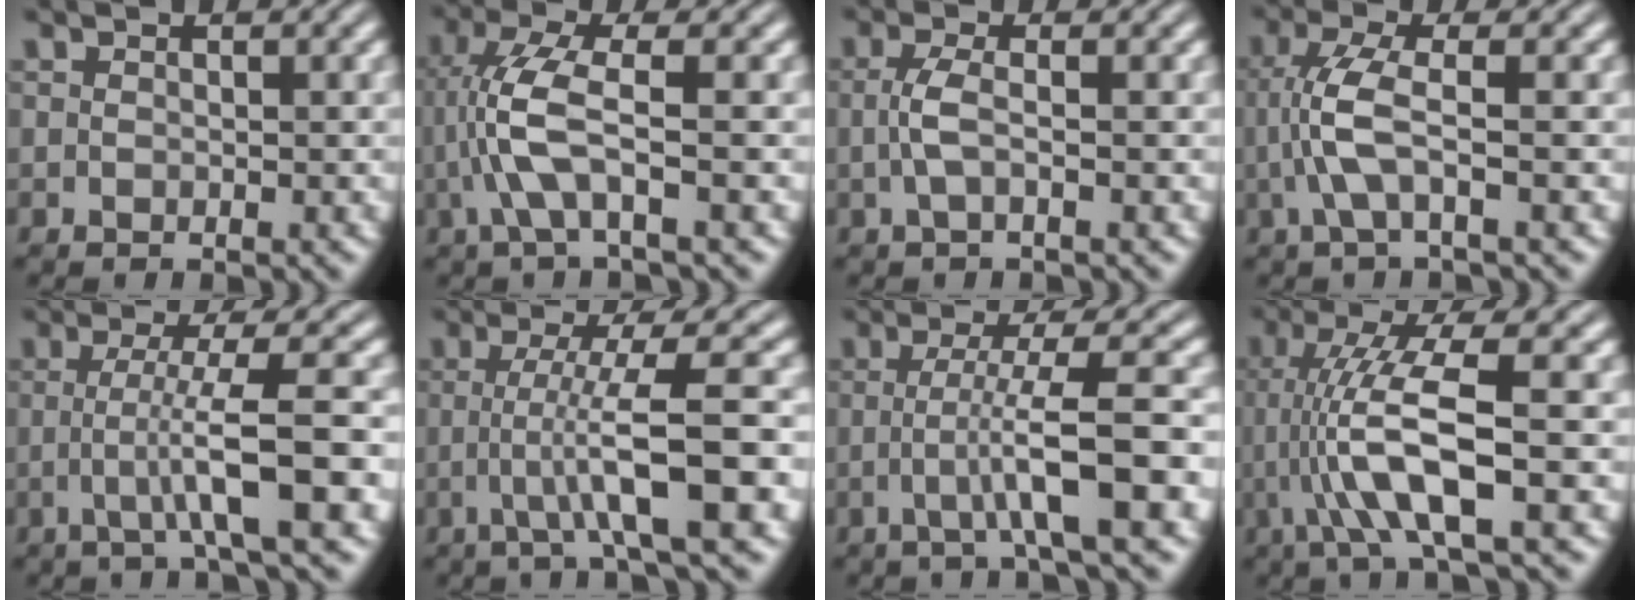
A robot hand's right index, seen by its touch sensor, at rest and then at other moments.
{"total": 4.0, "force": [-0.2, 0.4, 4.0], "torque": [-0.089, -0.005, 0.002]}
{"total": 1.8, "force": [-0.3, -0.5, 1.7], "torque": [-0.038, -0.002, -0.001]}
{"total": 3.3, "force": [-0.3, 0.1, 3.3], "torque": [-0.075, -0.005, 0.002]}
{"total": 4.5, "force": [-0.7, -0.7, 4.4], "torque": [-0.072, -0.009, -0.006]}
{"total": 5.7, "force": [-0.6, -0.2, 5.7], "torque": [-0.093, -0.011, -0.002]}
{"total": 4.8, "force": [-1.1, -0.4, 4.6], "torque": [-0.074, -0.007, -0.011]}
{"total": 6.8, "force": [-0.1, 1.3, 6.7], "torque": [-0.130, -0.013, 0.007]}